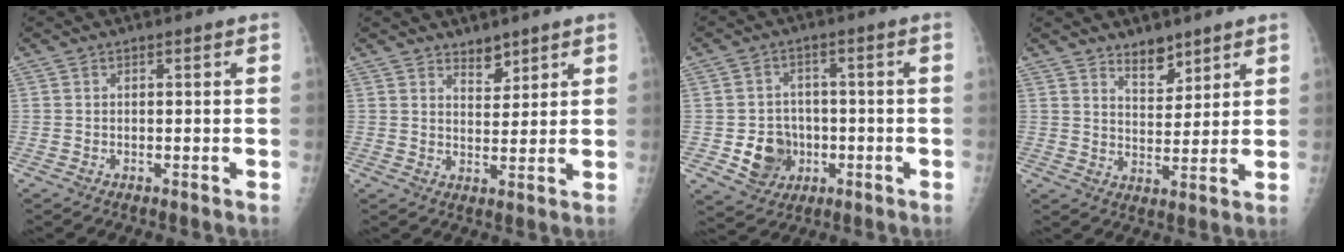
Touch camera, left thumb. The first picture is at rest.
{"total": 3.7, "force": [3.0, 1.8, 1.3], "torque": [-0.003, -0.025, 0.052]}
{"total": 8.2, "force": [-1.9, 7.2, 3.4], "torque": [-0.023, 0.009, -0.026]}
{"total": 5.7, "force": [4.4, 2.7, 2.4], "torque": [-0.016, -0.036, 0.077]}